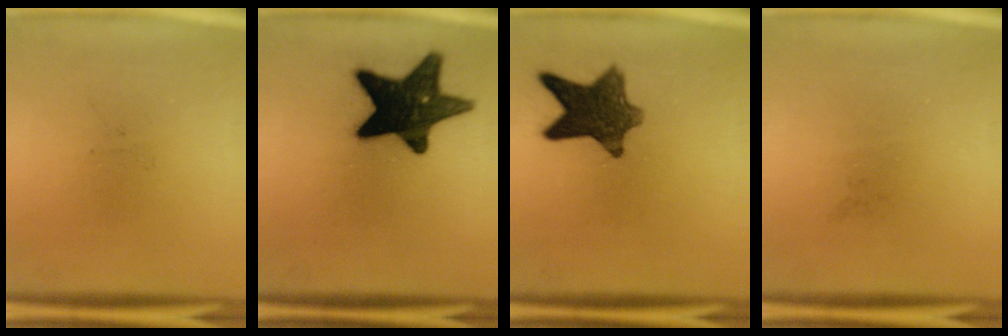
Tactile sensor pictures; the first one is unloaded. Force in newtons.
{"total": 17.0}
{"total": 10.7}
{"total": 0.0}